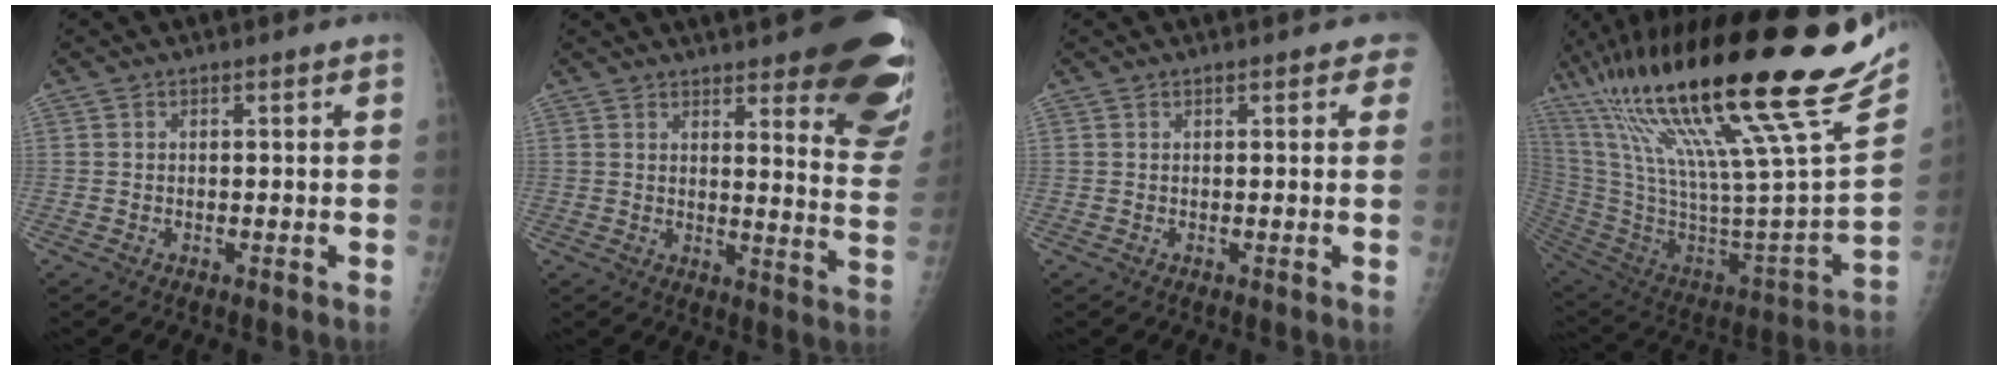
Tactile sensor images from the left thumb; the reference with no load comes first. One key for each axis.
{"total": 21.8, "fx": 14.3, "fy": 5.4, "fz": 15.5, "tx": -0.158, "ty": -0.080, "tz": 0.162}
{"total": 2.1, "fx": 1.3, "fy": 1.1, "fz": 1.1, "tx": 0.010, "ty": 0.000, "tz": 0.009}
{"total": 40.8, "fx": 26.8, "fy": 6.3, "fz": 30.2, "tx": -0.491, "ty": -0.094, "tz": 0.446}